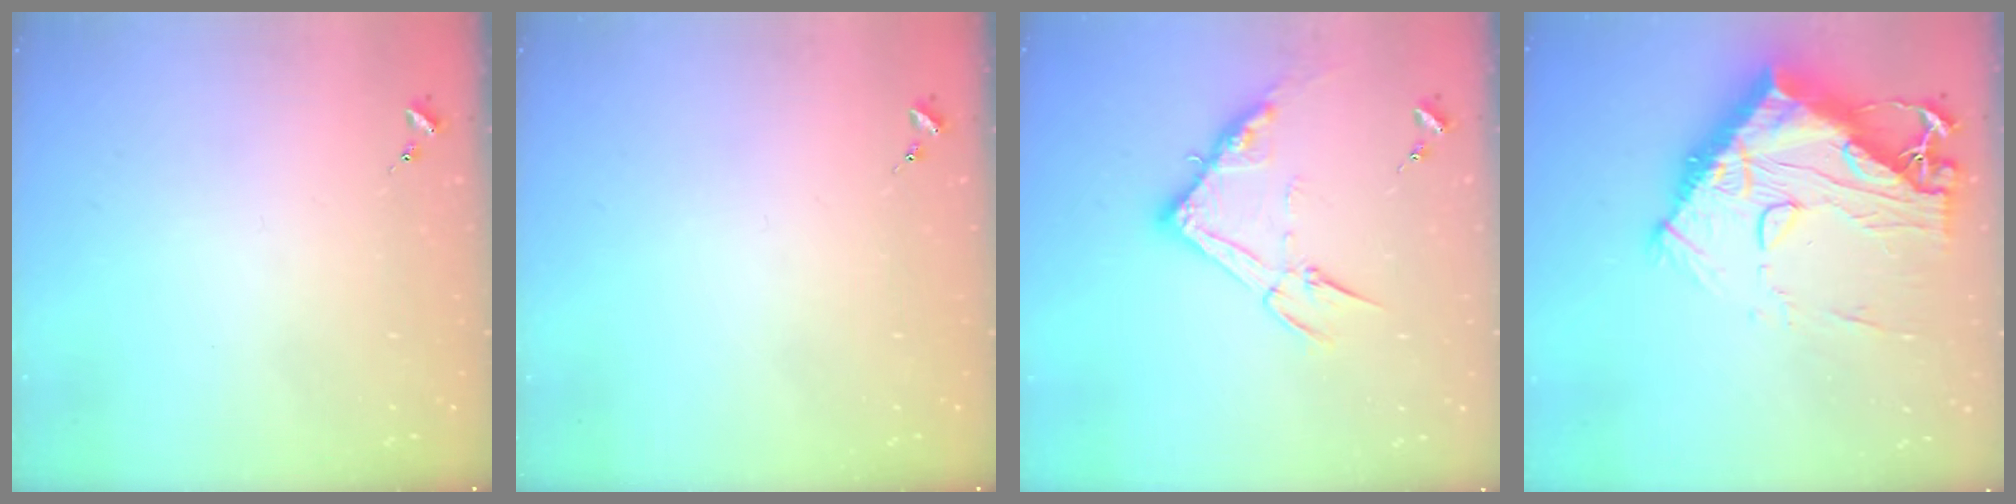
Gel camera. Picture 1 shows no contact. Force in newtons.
{"total": 0.0}
{"total": 13.3, "press": 13.3, "slide": 1.0}
{"total": 23.2, "press": 23.1, "slide": 2.2}